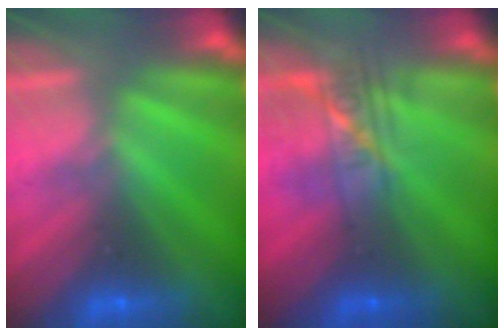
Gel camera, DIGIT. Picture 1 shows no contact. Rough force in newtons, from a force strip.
{"total": 2.2}